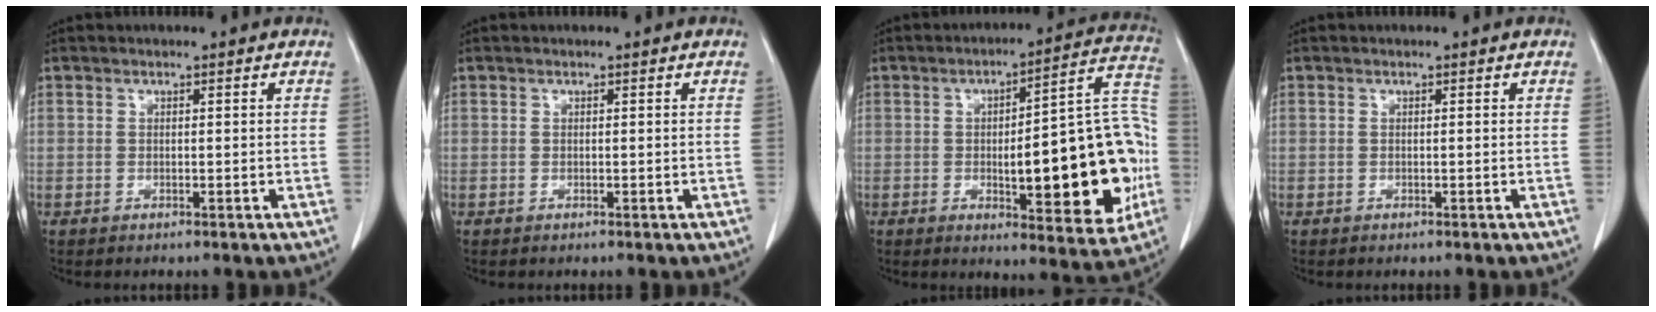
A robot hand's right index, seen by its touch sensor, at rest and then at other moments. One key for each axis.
{"total": 0.0}
{"total": 22.1, "fx": -3.5, "fy": 5.5, "fz": 21.1, "tx": -0.224, "ty": 0.032, "tz": -0.032}
{"total": 0.0}